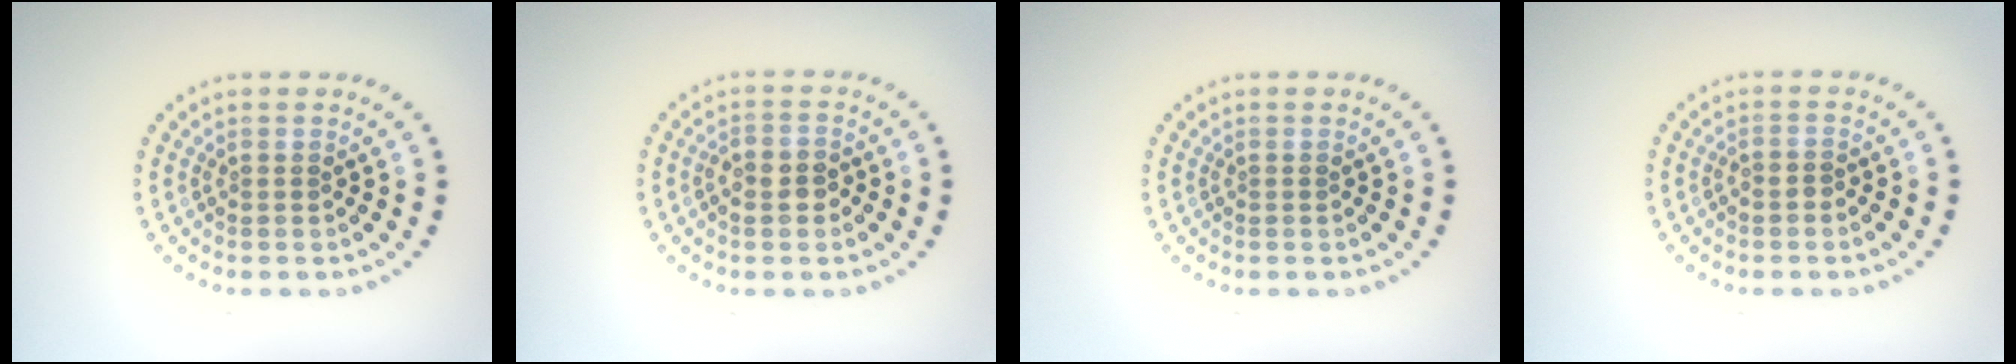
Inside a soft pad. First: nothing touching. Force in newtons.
{"total": 2.2, "press": 2.1, "slide": 0.7}
{"total": 0.0}
{"total": 0.8, "press": 0.5, "slide": 0.6}